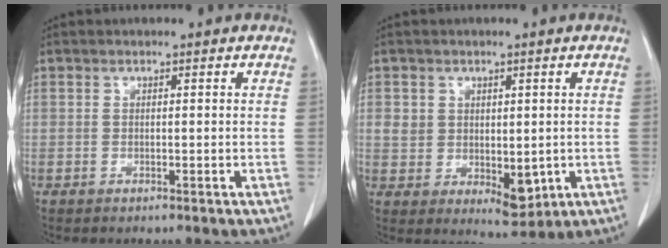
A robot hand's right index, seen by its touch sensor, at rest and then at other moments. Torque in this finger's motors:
{"motor_torque": [0.39, -0.13, 0.18, 0.01]}